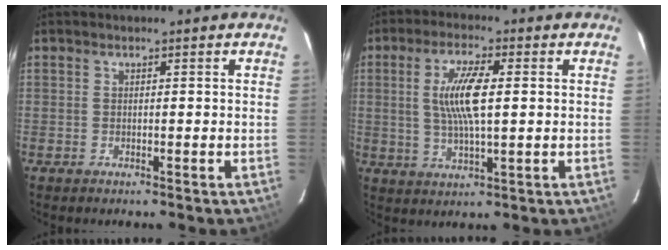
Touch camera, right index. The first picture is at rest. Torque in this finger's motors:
{"motor_torque": [0.53, 0.11, 0.32, 0.18]}